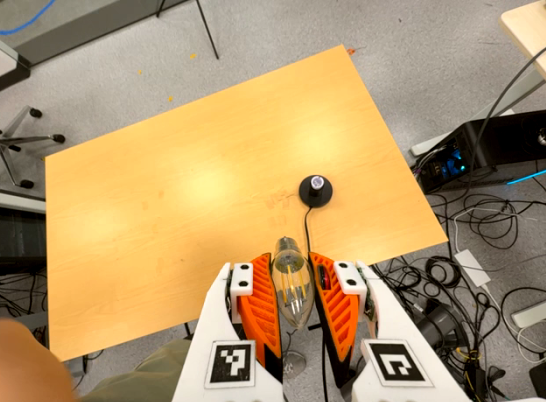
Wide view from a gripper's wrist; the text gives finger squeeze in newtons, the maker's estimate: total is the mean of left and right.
{"total": 18.4, "left": 19.7, "right": 17.1}